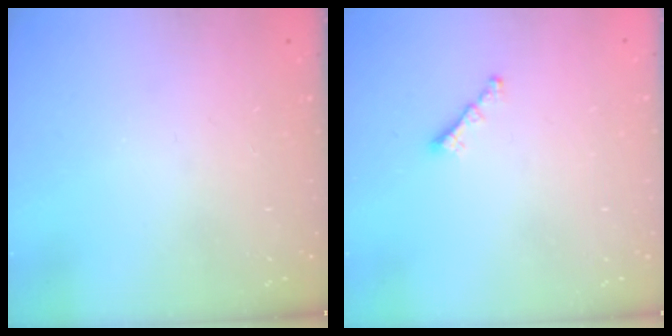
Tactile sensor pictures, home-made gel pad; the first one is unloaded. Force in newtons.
{"total": 1.6, "press": 1.5, "slide": 0.5}